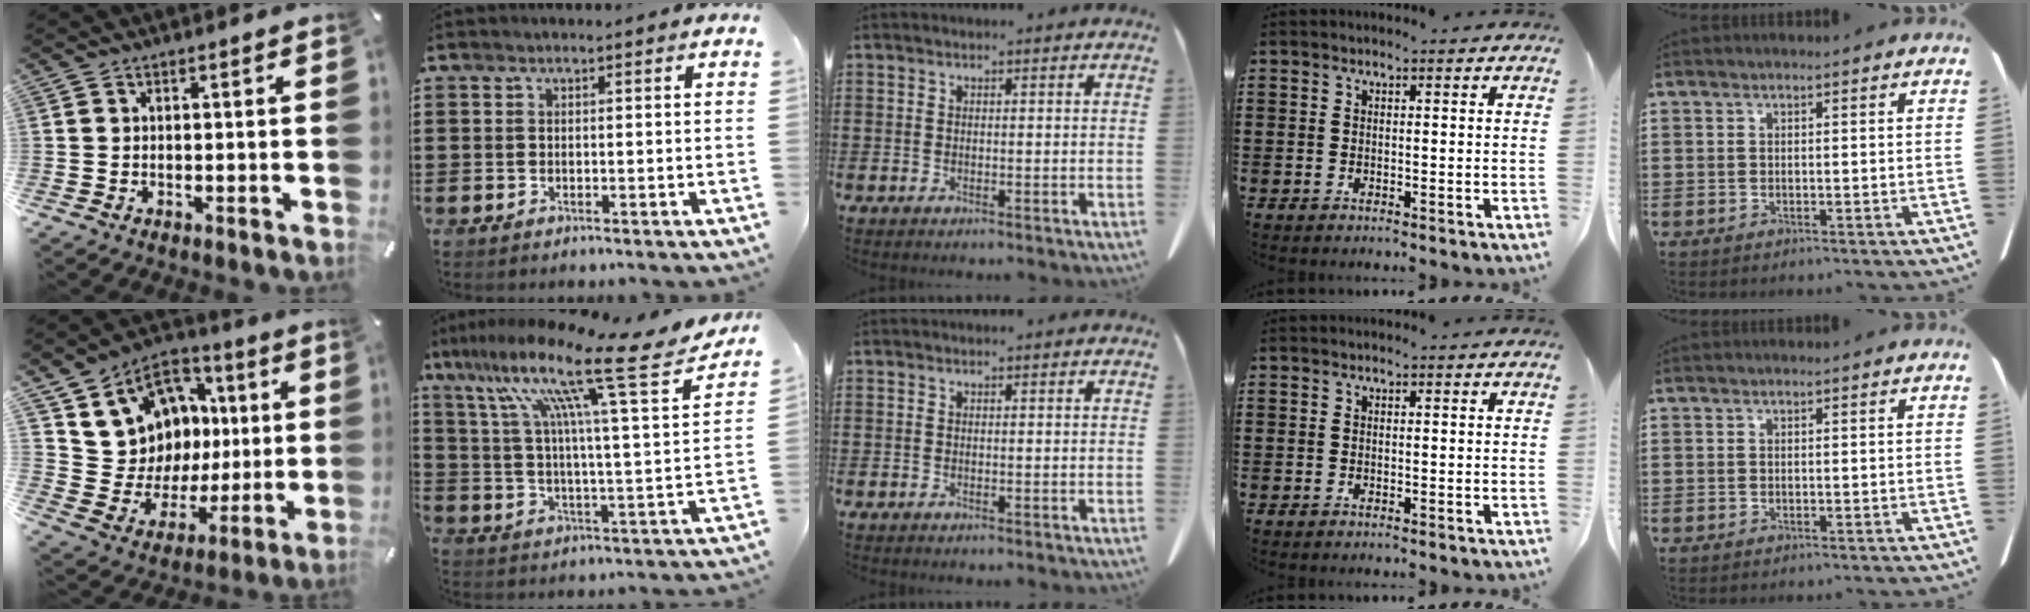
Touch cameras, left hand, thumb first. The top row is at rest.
{"thumb": {"total": 12.3, "force": [3.8, 11.5, 2.4], "torque": [-0.045, -0.039, 0.087]}, "index": {"total": 16.4, "force": [11.9, 1.0, 11.4], "torque": [-0.219, -0.080, 0.179]}}